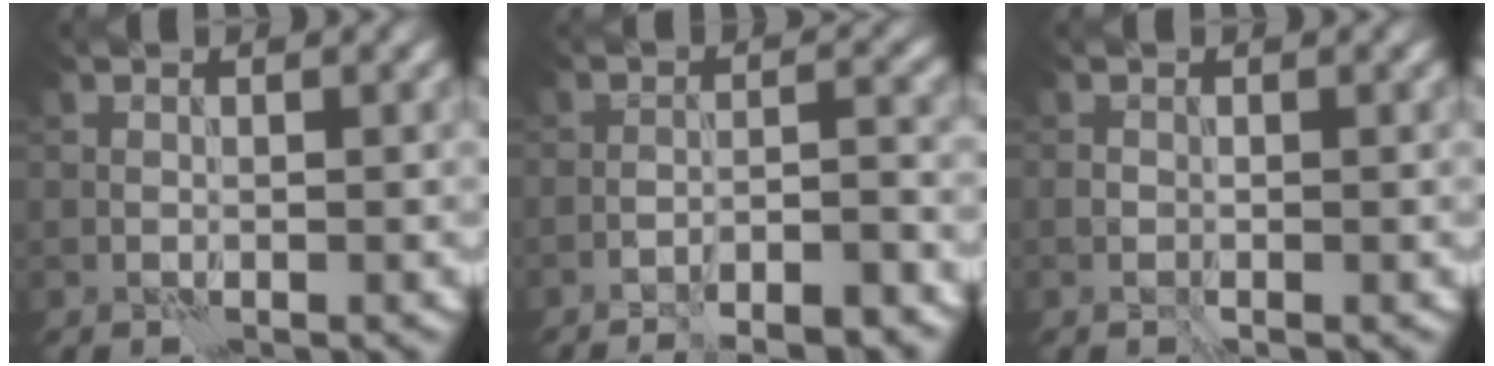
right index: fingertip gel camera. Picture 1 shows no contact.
{"total": 6.8, "force": [-5.5, 1.5, 3.7], "torque": [-0.046, 0.015, -0.073]}
{"total": 0.8, "force": [-0.3, 0.5, 0.6], "torque": [-0.012, 0.000, -0.007]}